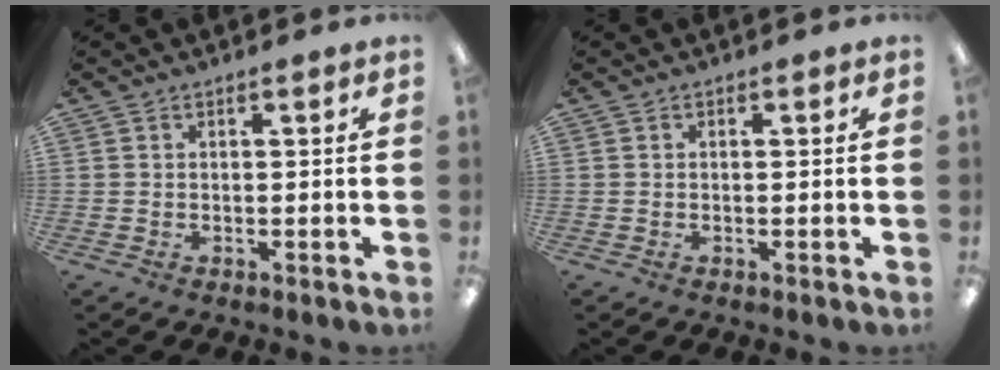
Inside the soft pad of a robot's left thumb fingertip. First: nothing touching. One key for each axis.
{"total": 0.0}